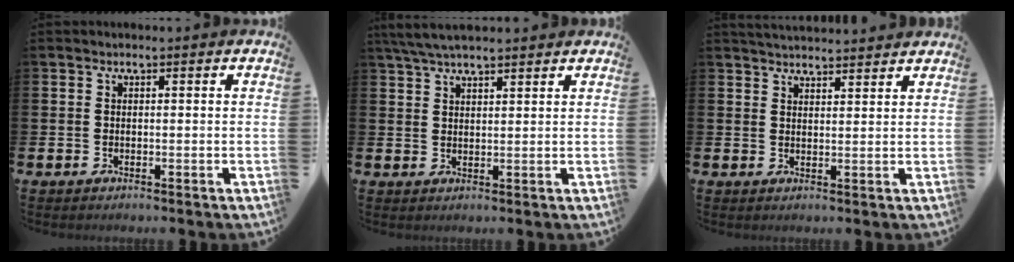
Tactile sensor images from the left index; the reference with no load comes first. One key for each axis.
{"total": 4.6, "fx": 4.1, "fy": 0.9, "fz": 1.9, "tx": -0.043, "ty": -0.008, "tz": 0.076}
{"total": 3.3, "fx": 3.3, "fy": 0.2, "fz": 0.0, "tx": -0.002, "ty": -0.016, "tz": 0.060}